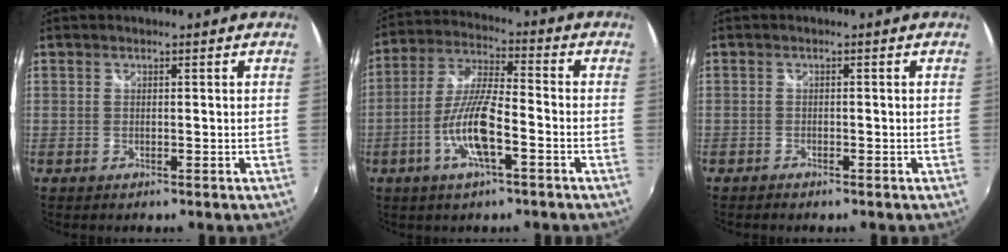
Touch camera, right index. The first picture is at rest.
{"total": 10.9, "force": [-4.4, 2.1, 9.8], "torque": [-0.206, -0.002, -0.085]}
{"total": 1.1, "force": [-1.0, 0.4, 0.3], "torque": [-0.012, -0.002, -0.020]}